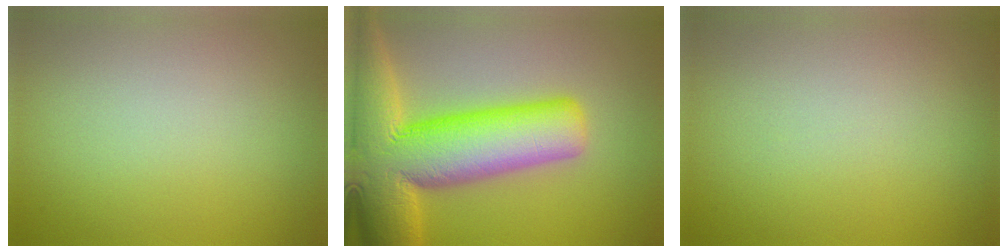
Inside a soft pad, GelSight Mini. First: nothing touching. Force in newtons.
{"total": 15.6, "press": 15.6, "slide": 0.7}
{"total": 0.0}